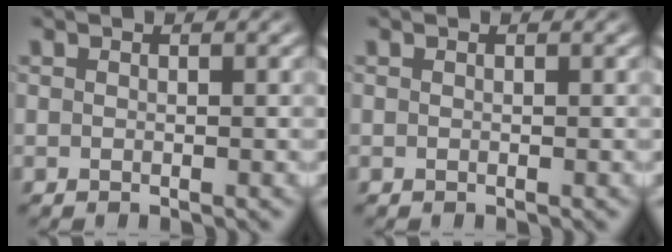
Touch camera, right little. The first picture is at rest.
{"total": 0.0}